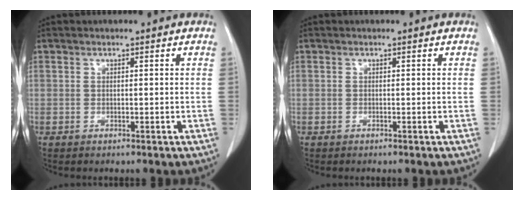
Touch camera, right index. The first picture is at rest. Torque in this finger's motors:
{"motor_torque": [-0.02, 0.00, 0.00, -0.03]}